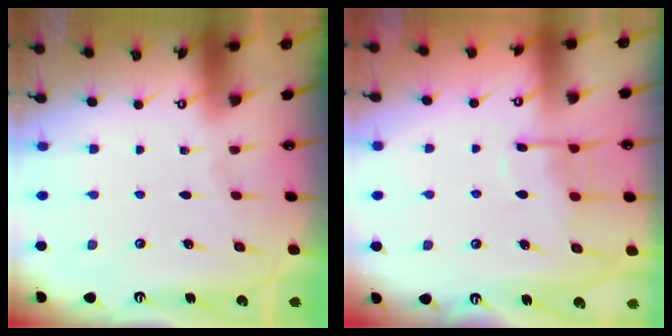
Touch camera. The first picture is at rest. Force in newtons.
{"total": 10.6, "press": 10.5, "slide": 1.1}